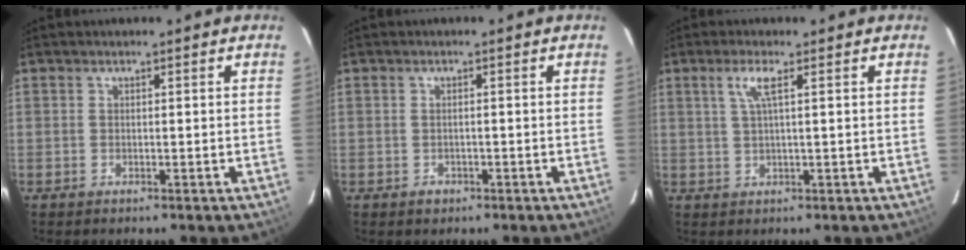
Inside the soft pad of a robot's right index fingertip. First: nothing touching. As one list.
[{"total": 1.6, "force": [-0.9, 1.4, 0.3], "torque": [-0.005, 0.004, -0.010]}, {"total": 3.2, "force": [1.2, -0.2, 2.9], "torque": [-0.060, 0.002, 0.024]}]